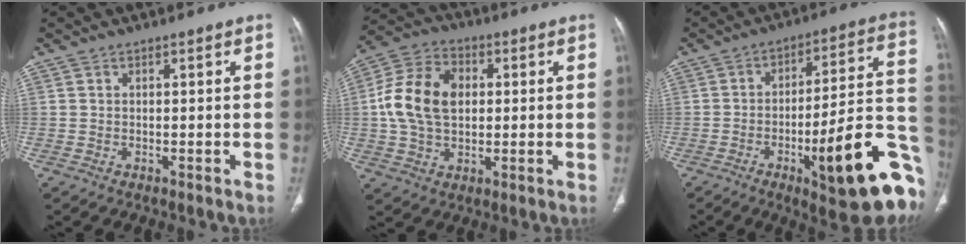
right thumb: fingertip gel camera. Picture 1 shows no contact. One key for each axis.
{"total": 13.8, "fx": 1.3, "fy": 9.6, "fz": 9.8, "tx": -0.171, "ty": 0.017, "tz": 0.018}
{"total": 25.2, "fx": -9.2, "fy": 6.0, "fz": 22.7, "tx": -0.239, "ty": 0.040, "tz": -0.121}